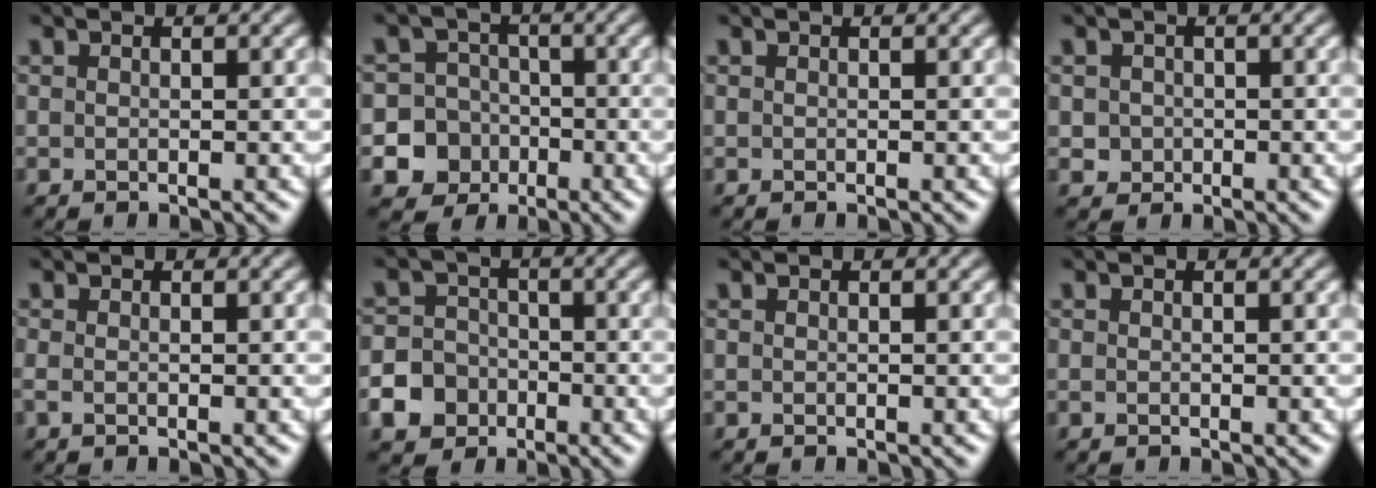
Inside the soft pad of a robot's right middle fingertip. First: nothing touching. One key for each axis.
{"total": 9.4, "fx": -3.7, "fy": 8.5, "fz": 1.3, "tx": -0.022, "ty": -0.025, "tz": -0.084}
{"total": 0.0}
{"total": 1.4, "fx": -0.1, "fy": 1.4, "fz": 0.3, "tx": 0.002, "ty": -0.004, "tz": -0.002}
{"total": 0.6, "fx": -0.2, "fy": 0.2, "fz": 0.5, "tx": -0.014, "ty": -0.004, "tz": -0.004}
{"total": 5.2, "fx": -2.6, "fy": 4.3, "fz": 1.4, "tx": -0.012, "ty": -0.005, "tz": -0.065}
{"total": 0.0}
{"total": 0.0}